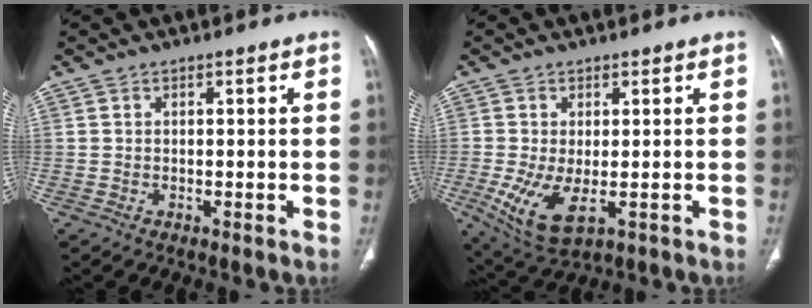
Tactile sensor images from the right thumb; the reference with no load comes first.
{"total": 8.3, "force": [-1.9, 3.7, 7.1], "torque": [-0.151, -0.022, -0.021]}